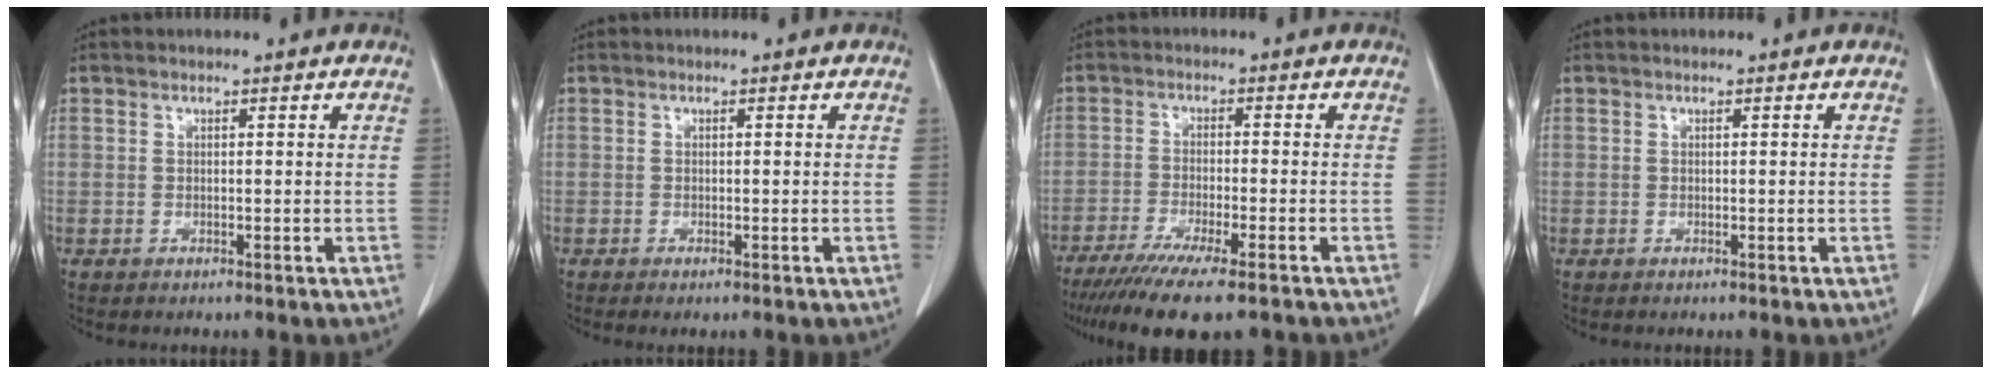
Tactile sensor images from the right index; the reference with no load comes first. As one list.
[{"total": 0.7, "force": [-0.5, 0.0, 0.6], "torque": [-0.014, -0.003, -0.007]}, {"total": 13.5, "force": [-10.6, 1.2, 8.3], "torque": [-0.131, -0.035, -0.165]}, {"total": 0.0}]